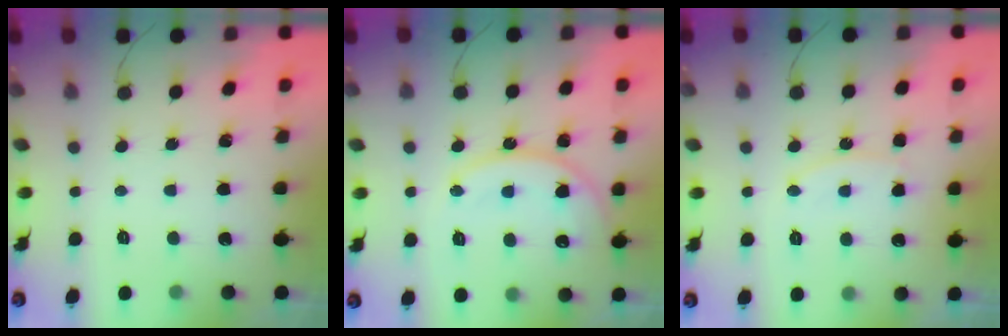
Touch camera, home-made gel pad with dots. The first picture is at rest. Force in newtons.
{"total": 12.4, "press": 12.4, "slide": 1.0}
{"total": 7.7, "press": 7.7, "slide": 0.3}